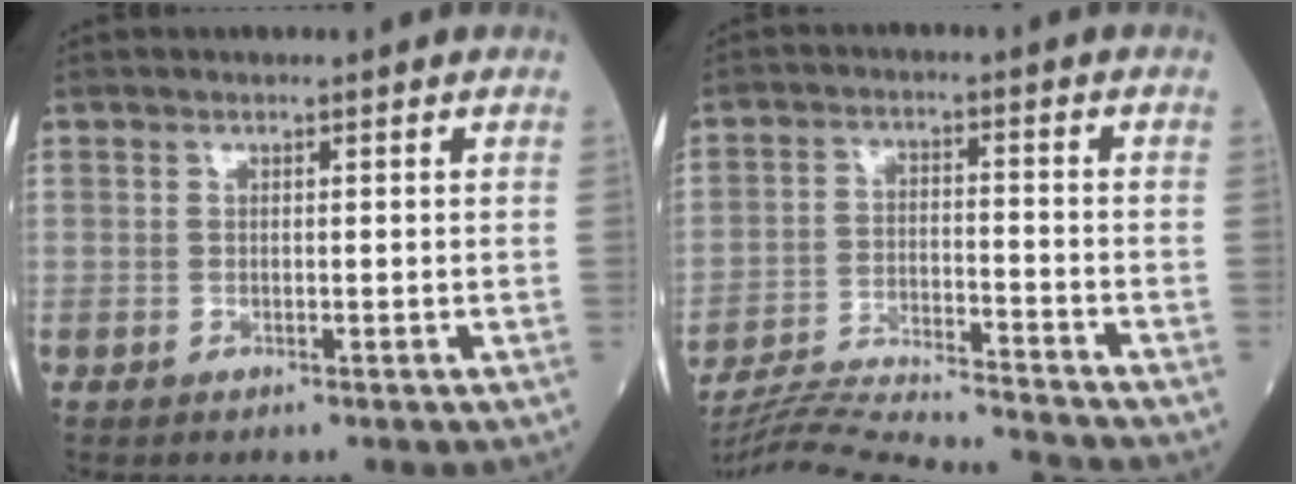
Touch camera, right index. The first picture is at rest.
{"total": 18.4, "force": [-17.6, -0.8, 5.4], "torque": [-0.105, -0.023, -0.273]}